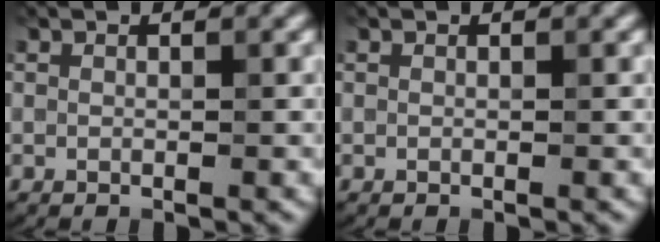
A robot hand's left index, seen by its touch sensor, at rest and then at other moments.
{"total": 0.0}